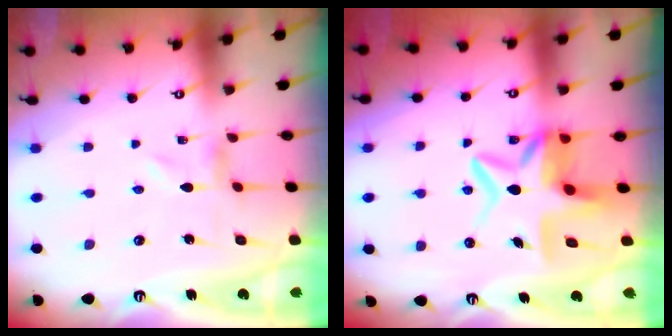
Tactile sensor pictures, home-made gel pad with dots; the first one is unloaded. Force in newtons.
{"total": 10.2, "press": 9.9, "slide": 2.5}